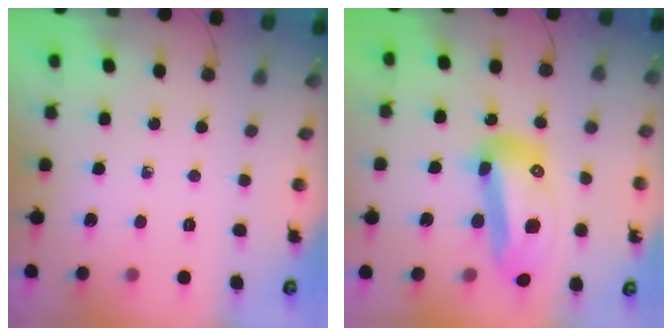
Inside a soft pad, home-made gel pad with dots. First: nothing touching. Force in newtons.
{"total": 16.5, "press": 16.3, "slide": 2.1}